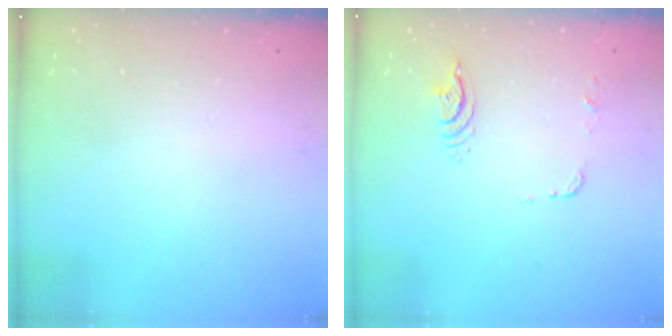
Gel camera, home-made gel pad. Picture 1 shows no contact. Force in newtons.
{"total": 6.7, "press": 6.7, "slide": 0.5}